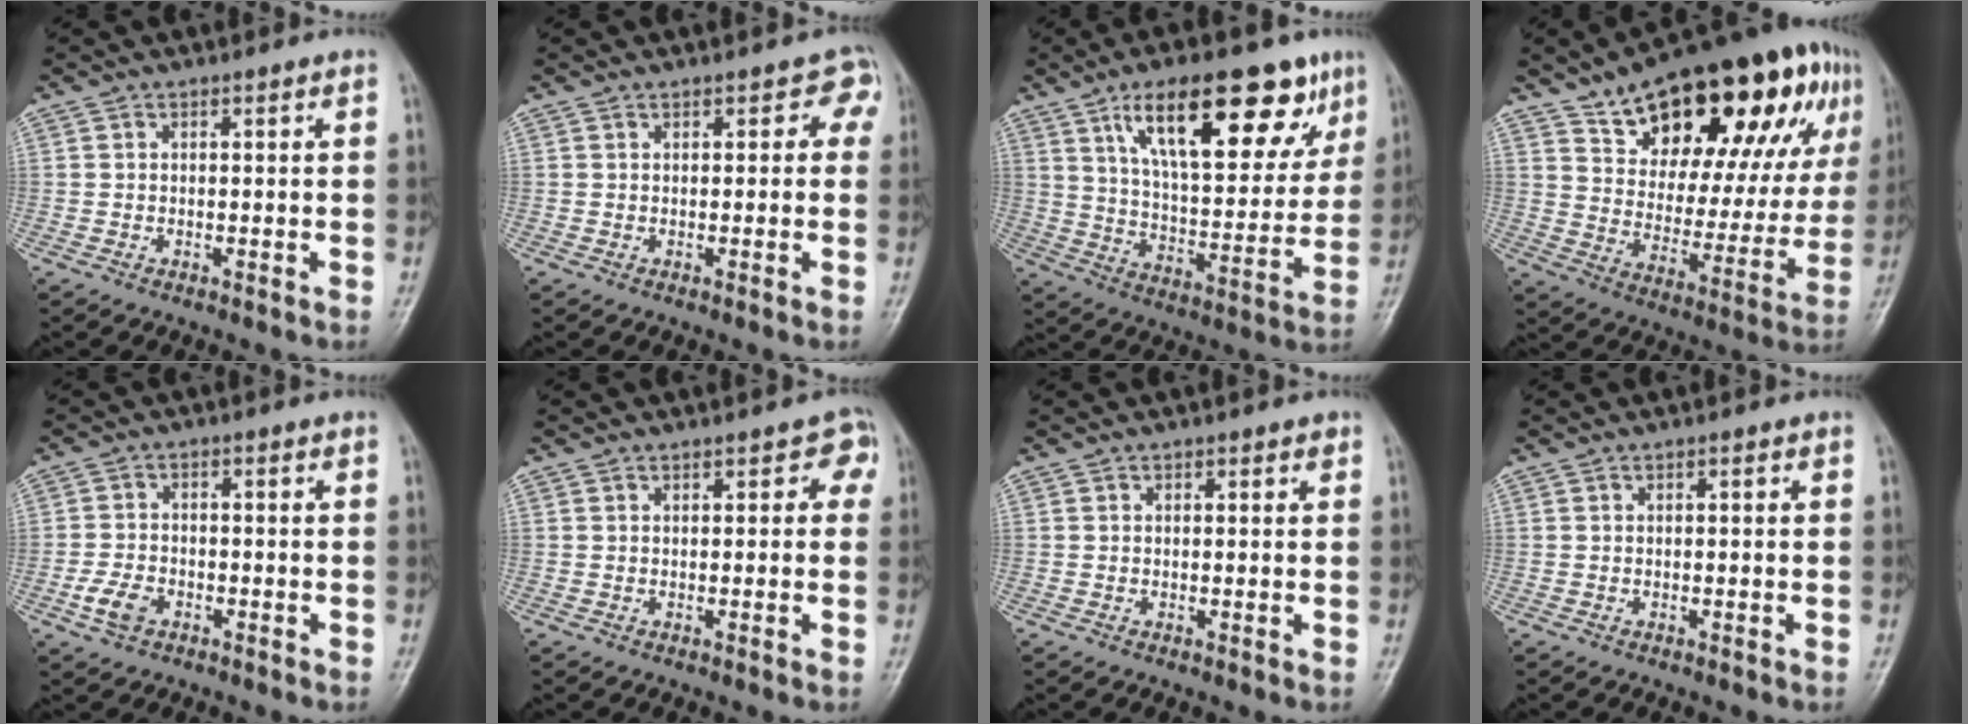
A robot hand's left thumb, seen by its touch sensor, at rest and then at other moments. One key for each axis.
{"total": 2.7, "fx": 1.3, "fy": 1.9, "fz": 1.3, "tx": 0.018, "ty": 0.003, "tz": 0.005}
{"total": 23.0, "fx": 12.1, "fy": 9.1, "fz": 17.2, "tx": -0.217, "ty": -0.033, "tz": 0.197}
{"total": 29.5, "fx": 16.1, "fy": 12.8, "fz": 21.2, "tx": -0.274, "ty": -0.017, "tz": 0.244}
{"total": 4.4, "fx": -2.1, "fy": 2.9, "fz": 2.6, "tx": -0.050, "ty": 0.009, "tz": -0.042}
{"total": 2.7, "fx": 1.3, "fy": 1.8, "fz": 1.6, "tx": 0.009, "ty": 0.002, "tz": 0.008}
{"total": 1.1, "fx": 0.6, "fy": 0.6, "fz": 0.6, "tx": -0.001, "ty": -0.001, "tz": 0.004}
{"total": 0.6, "fx": 0.2, "fy": 0.2, "fz": 0.5, "tx": -0.006, "ty": 0.002, "tz": 0.001}